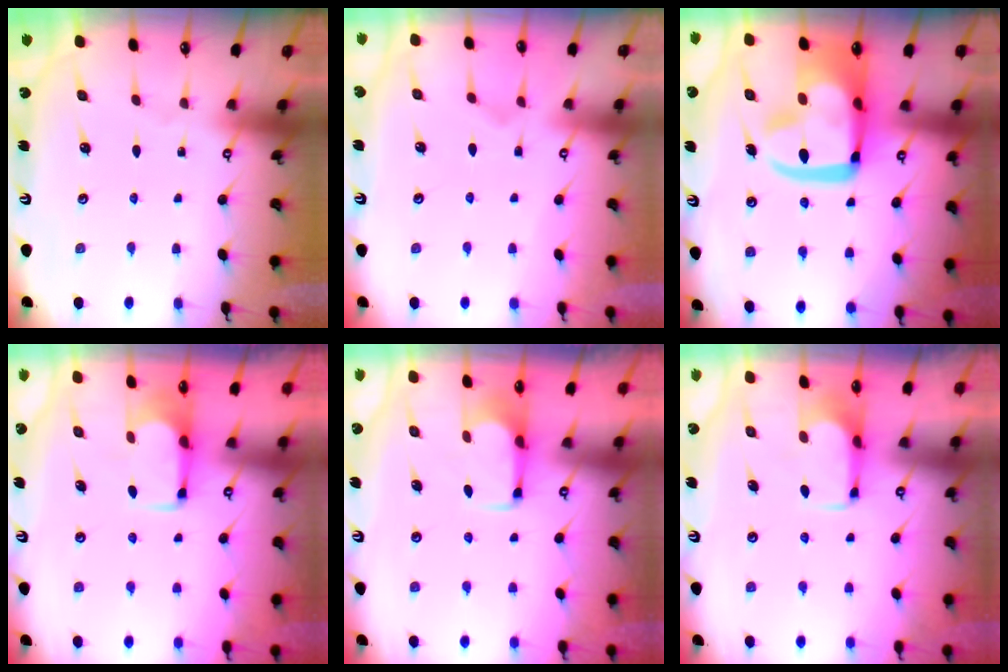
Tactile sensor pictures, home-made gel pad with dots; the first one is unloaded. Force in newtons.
{"total": 1.3, "press": 0.7, "slide": 1.1}
{"total": 19.3, "press": 19.1, "slide": 2.3}
{"total": 1.7, "press": 1.5, "slide": 0.7}
{"total": 2.3, "press": 2.2, "slide": 0.8}
{"total": 2.1, "press": 1.9, "slide": 0.8}